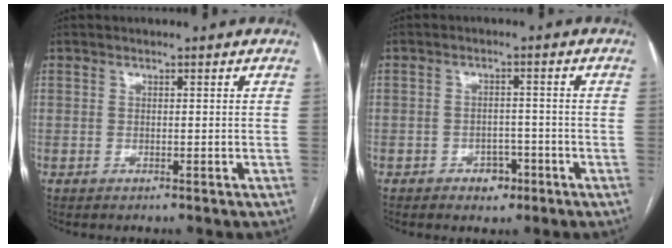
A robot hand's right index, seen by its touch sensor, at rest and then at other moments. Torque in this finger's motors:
{"motor_torque": [0.60, -0.12, 0.19, 0.02]}